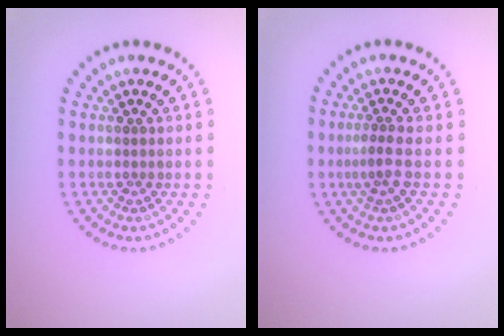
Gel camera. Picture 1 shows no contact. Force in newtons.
{"total": 1.7, "press": 1.2, "slide": 1.2}